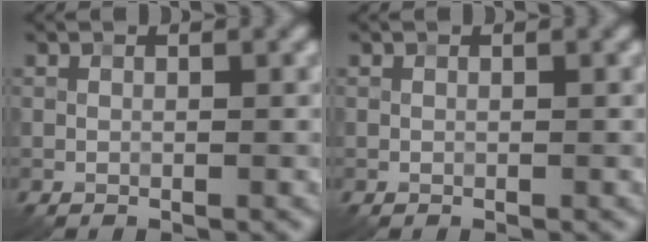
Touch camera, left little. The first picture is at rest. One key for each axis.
{"total": 0.0}